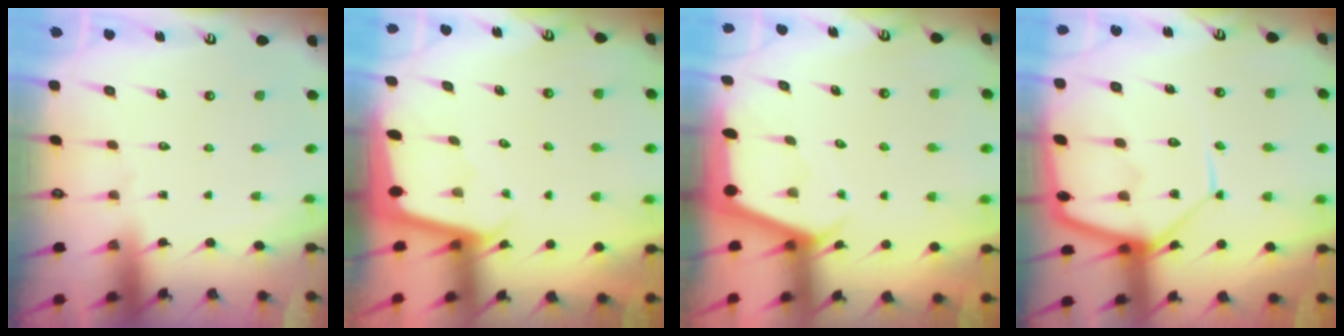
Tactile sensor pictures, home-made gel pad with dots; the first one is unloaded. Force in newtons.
{"total": 1.9, "press": 1.9, "slide": 0.1}
{"total": 2.4, "press": 2.4, "slide": 0.3}
{"total": 15.6, "press": 15.5, "slide": 1.5}